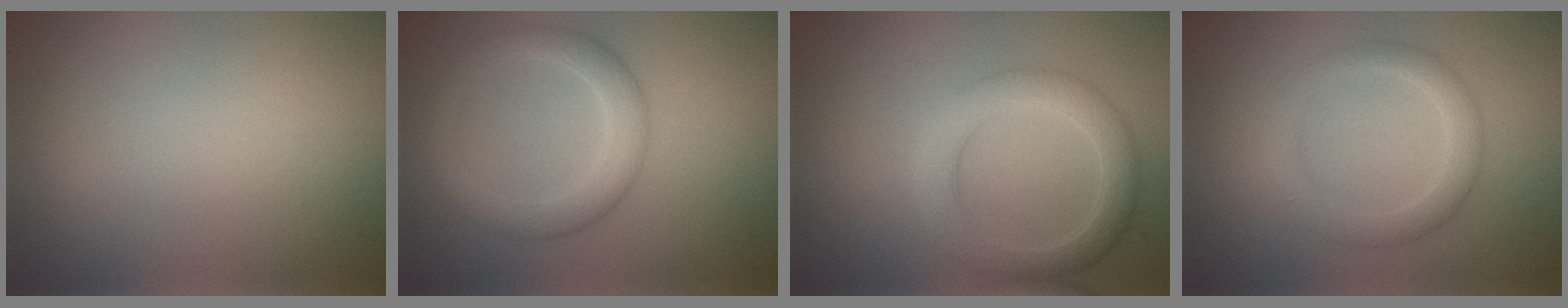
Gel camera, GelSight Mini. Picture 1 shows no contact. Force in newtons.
{"total": 3.6, "press": 3.6, "slide": 0.2}
{"total": 4.1, "press": 4.1, "slide": 0.3}
{"total": 2.9, "press": 2.9, "slide": 0.3}